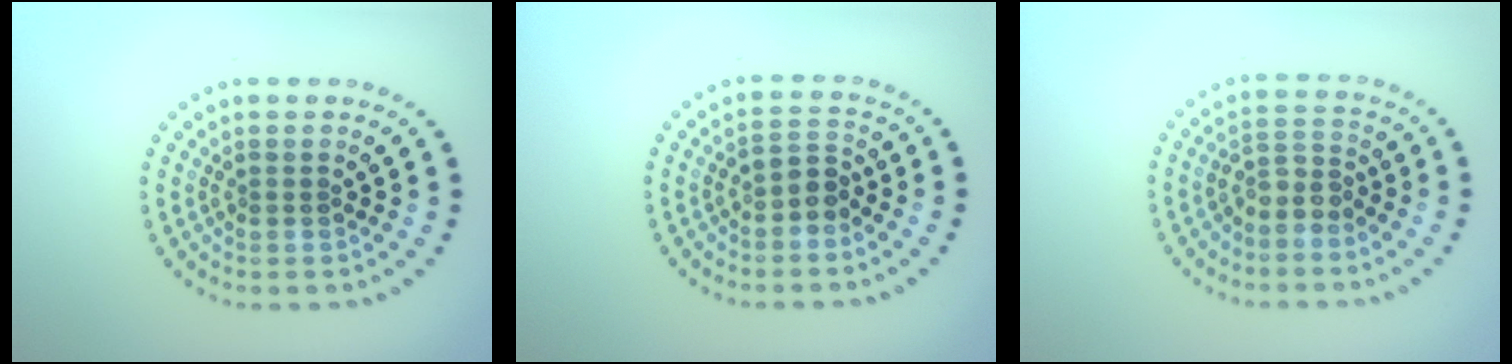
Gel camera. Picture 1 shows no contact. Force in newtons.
{"total": 2.0, "press": 1.7, "slide": 1.1}
{"total": 2.3, "press": 1.8, "slide": 1.4}